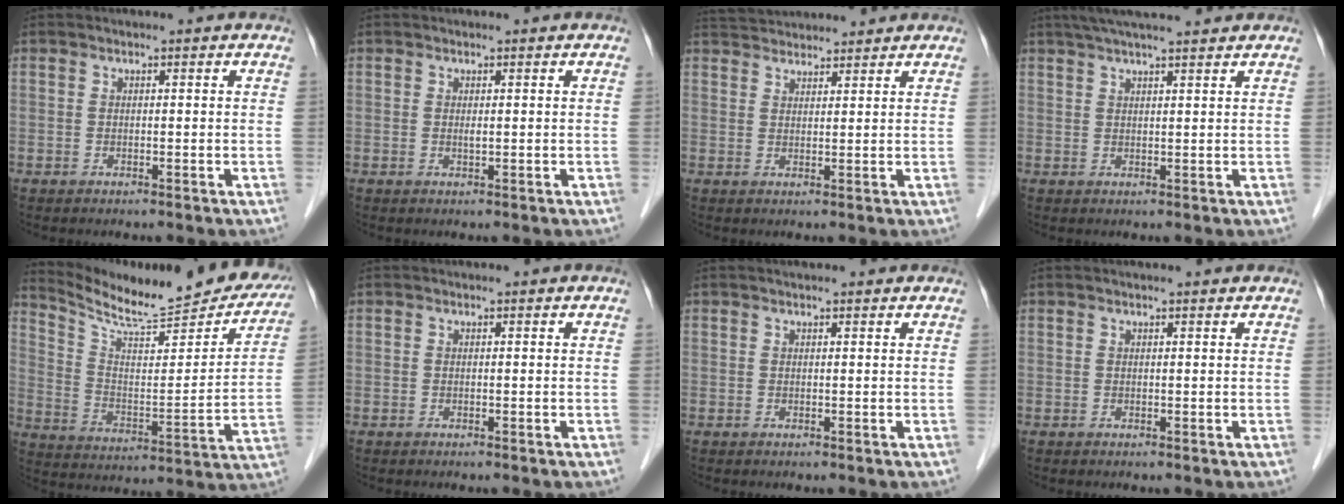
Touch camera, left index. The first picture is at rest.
{"total": 0.6, "force": [0.2, 0.1, 0.6], "torque": [-0.014, 0.000, 0.003]}
{"total": 8.3, "force": [7.9, 1.4, 1.9], "torque": [-0.036, 0.038, 0.123]}
{"total": 9.9, "force": [8.4, 0.7, 5.2], "torque": [-0.081, 0.035, 0.120]}
{"total": 22.7, "force": [20.5, 3.8, 9.0], "torque": [-0.136, -0.046, 0.288]}
{"total": 0.0}
{"total": 2.3, "force": [2.0, 0.4, 1.1], "torque": [-0.013, 0.020, 0.029]}
{"total": 2.5, "force": [2.3, 0.3, 1.1], "torque": [-0.014, 0.018, 0.028]}